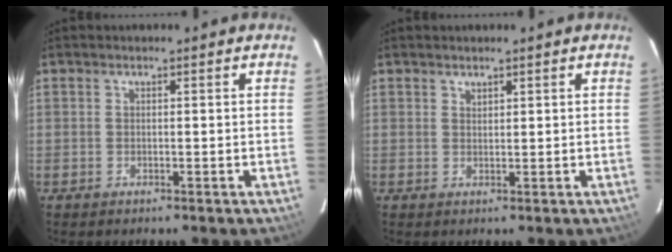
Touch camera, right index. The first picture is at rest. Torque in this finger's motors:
{"motor_torque": [-0.01, 0.08, -0.05, 0.00]}